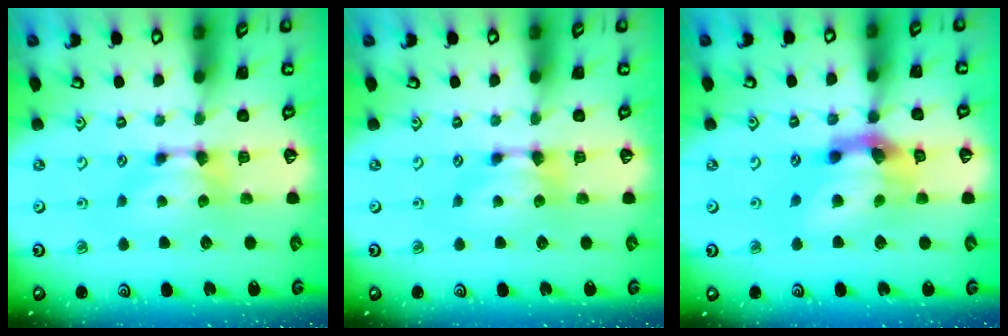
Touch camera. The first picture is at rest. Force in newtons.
{"total": 0.0}
{"total": 9.1, "press": 8.8, "slide": 2.5}